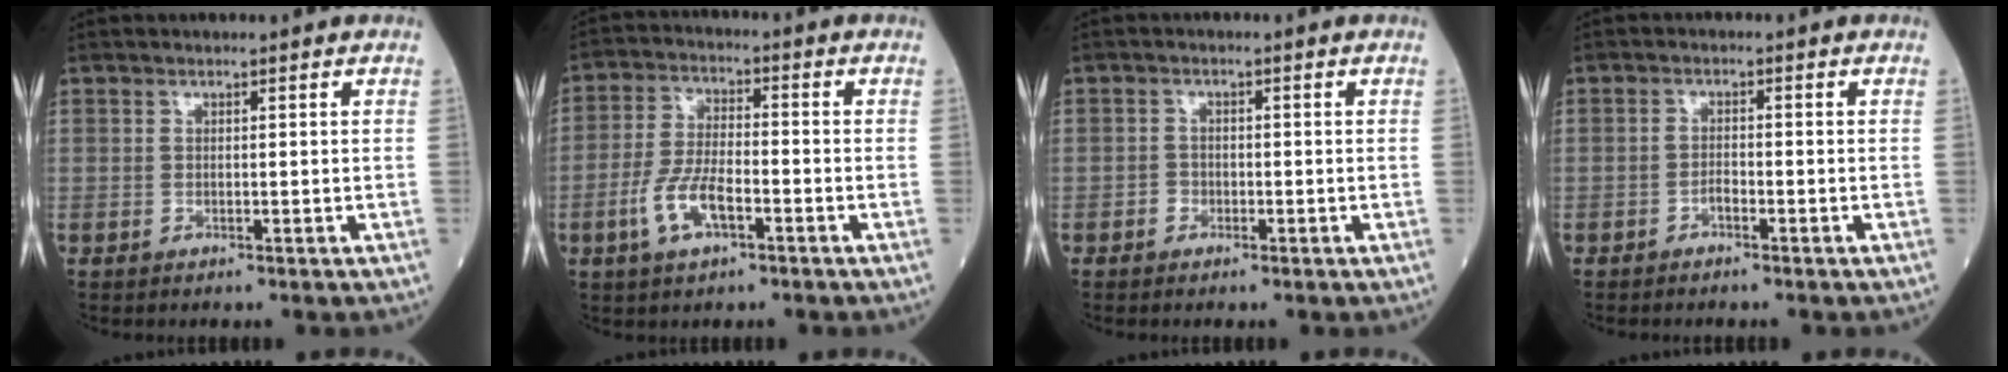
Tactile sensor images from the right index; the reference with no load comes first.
{"total": 7.6, "force": [-3.1, 2.6, 6.4], "torque": [-0.136, 0.001, -0.061]}
{"total": 1.3, "force": [-0.7, 1.1, 0.4], "torque": [0.001, 0.007, -0.013]}
{"total": 1.2, "force": [-0.9, 0.3, 0.8], "torque": [-0.015, 0.003, -0.015]}